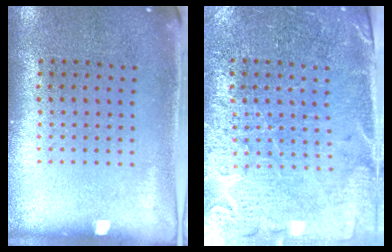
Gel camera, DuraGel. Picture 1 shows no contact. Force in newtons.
{"total": 3.4, "press": 3.3, "slide": 1.1}